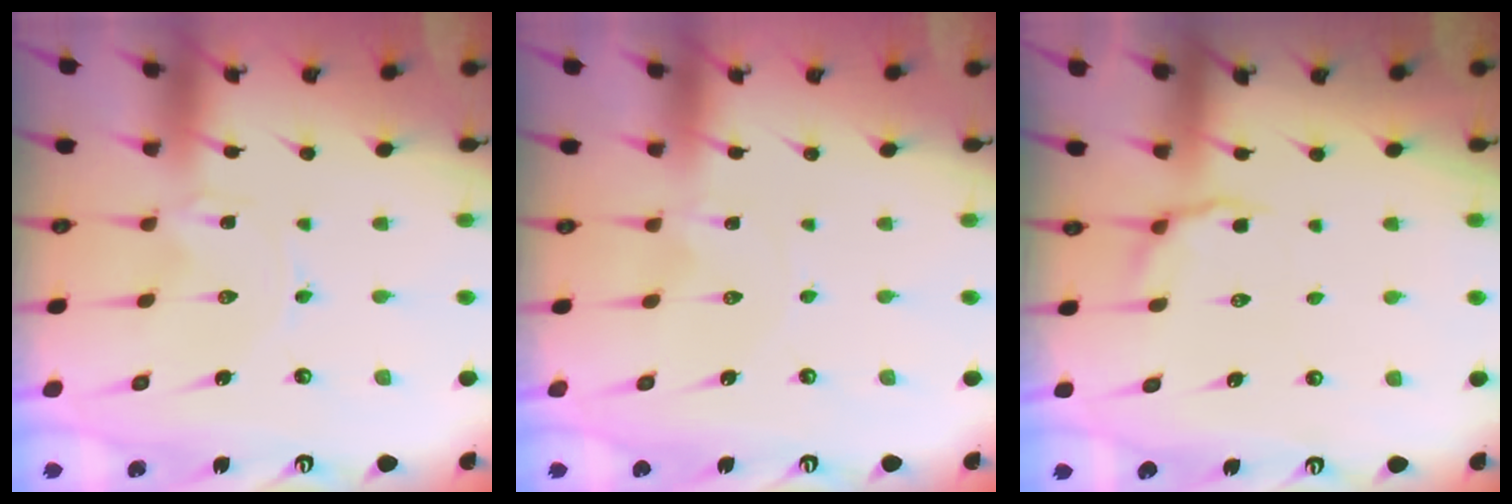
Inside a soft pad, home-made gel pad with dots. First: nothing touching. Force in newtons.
{"total": 0.9, "press": 0.9, "slide": 0.1}
{"total": 3.5, "press": 3.2, "slide": 1.5}